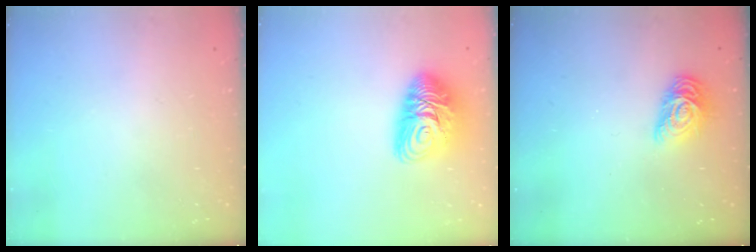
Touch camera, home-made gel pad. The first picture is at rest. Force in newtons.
{"total": 11.7, "press": 11.7, "slide": 1.0}
{"total": 10.1, "press": 10.0, "slide": 0.6}